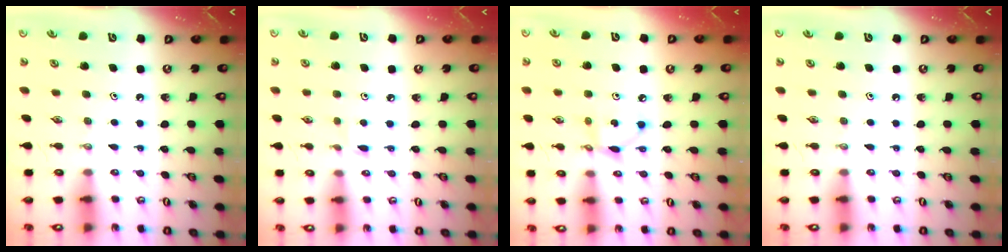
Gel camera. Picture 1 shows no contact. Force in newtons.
{"total": 2.2, "press": 2.2, "slide": 0.3}
{"total": 5.2, "press": 5.2, "slide": 0.2}
{"total": 0.0}